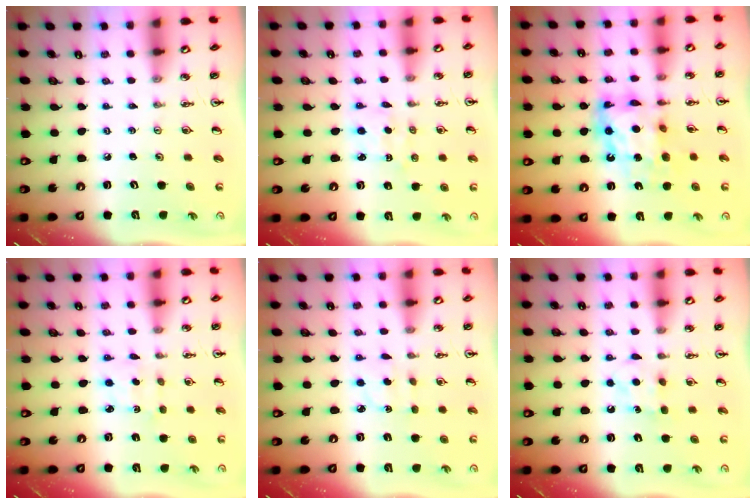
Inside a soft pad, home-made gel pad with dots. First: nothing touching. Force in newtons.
{"total": 1.6, "press": 1.5, "slide": 0.7}
{"total": 12.9, "press": 12.8, "slide": 1.3}
{"total": 2.2, "press": 2.1, "slide": 0.7}
{"total": 3.0, "press": 2.9, "slide": 0.8}
{"total": 6.1, "press": 6.1, "slide": 0.9}